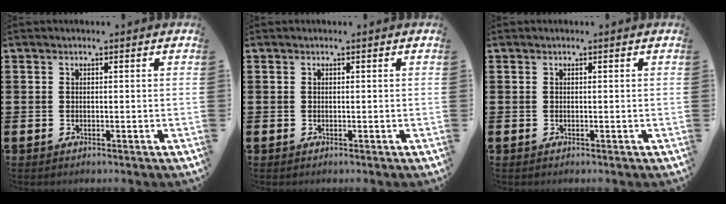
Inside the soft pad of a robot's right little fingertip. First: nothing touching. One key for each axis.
{"total": 0.0}
{"total": 0.0}